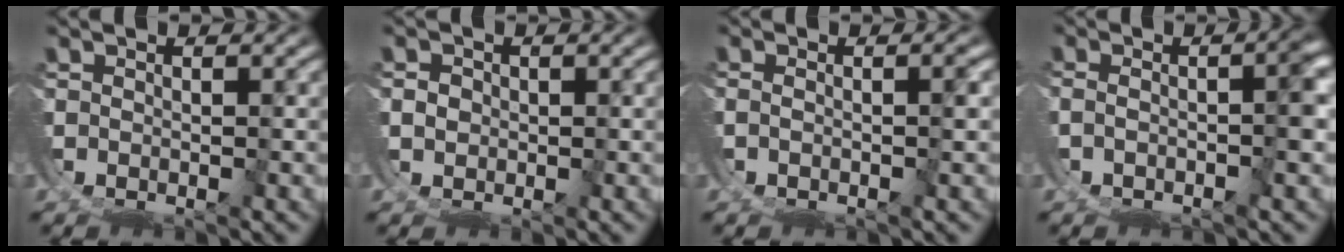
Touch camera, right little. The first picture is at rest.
{"total": 0.8, "force": [0.6, 0.5, 0.0], "torque": [-0.005, -0.002, 0.014]}
{"total": 1.6, "force": [-0.4, 0.2, 1.5], "torque": [-0.019, 0.000, -0.005]}
{"total": 4.2, "force": [-1.0, 1.5, 3.8], "torque": [-0.047, -0.005, -0.011]}